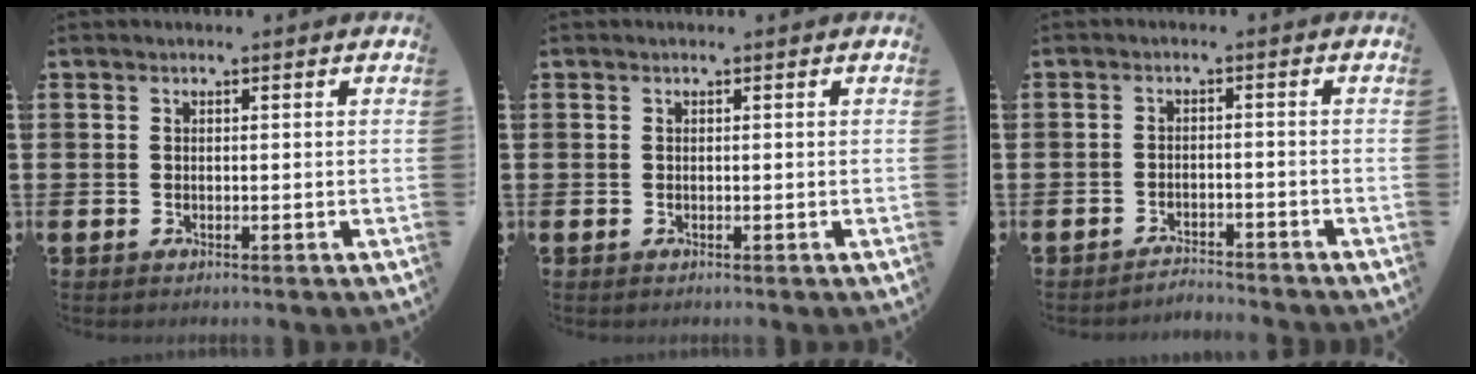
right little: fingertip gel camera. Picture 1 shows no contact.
{"total": 0.0}
{"total": 2.2, "force": [-2.2, -0.1, -0.2], "torque": [-0.002, 0.005, -0.048]}